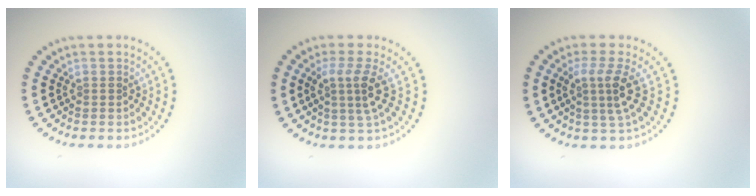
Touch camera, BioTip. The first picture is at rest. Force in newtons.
{"total": 2.9, "press": 2.1, "slide": 2.0}
{"total": 3.1, "press": 2.2, "slide": 2.2}